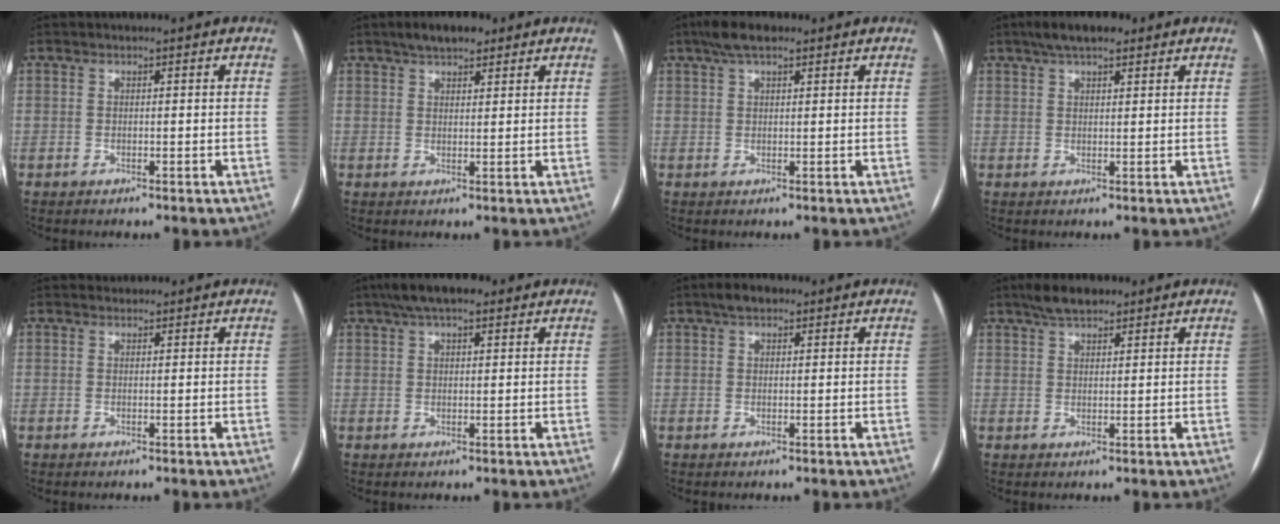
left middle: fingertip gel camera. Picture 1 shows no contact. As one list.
[{"total": 5.0, "force": [3.6, 2.0, 2.9], "torque": [-0.050, 0.017, 0.058]}, {"total": 4.9, "force": [3.3, 1.6, 3.2], "torque": [-0.065, 0.023, 0.057]}, {"total": 6.2, "force": [4.3, 2.0, 3.9], "torque": [-0.069, 0.025, 0.071]}, {"total": 0.8, "force": [0.7, 0.4, -0.2], "torque": [-0.001, 0.007, 0.010]}, {"total": 7.8, "force": [5.5, 2.4, 5.0], "torque": [-0.086, 0.035, 0.089]}, {"total": 2.7, "force": [1.8, 1.3, 1.5], "torque": [-0.029, 0.015, 0.029]}, {"total": 4.5, "force": [3.5, 1.7, 2.4], "torque": [-0.050, 0.016, 0.061]}]